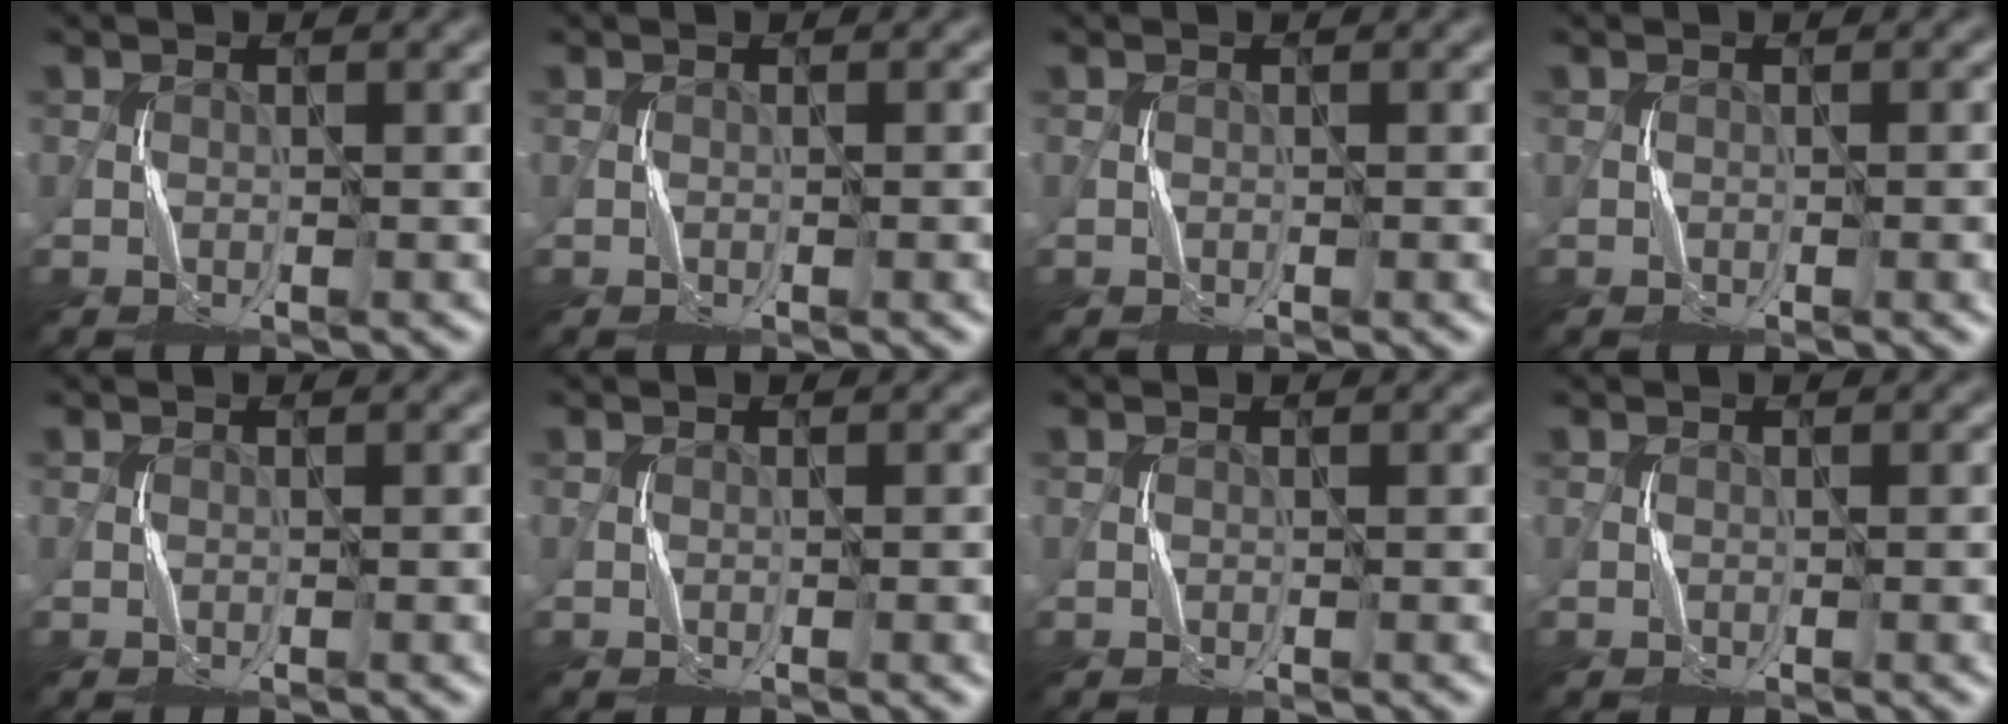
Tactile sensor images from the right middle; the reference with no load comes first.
{"total": 1.6, "force": [-0.3, 0.4, 1.5], "torque": [-0.013, 0.004, 0.000]}
{"total": 0.9, "force": [-0.2, 0.1, 0.8], "torque": [-0.008, 0.003, 0.000]}
{"total": 2.6, "force": [-0.5, 0.8, 2.5], "torque": [-0.017, 0.006, -0.001]}
{"total": 1.2, "force": [-0.2, 0.2, 1.2], "torque": [-0.012, 0.003, 0.000]}
{"total": 2.4, "force": [-0.5, 0.7, 2.3], "torque": [-0.017, 0.005, -0.002]}
{"total": 0.9, "force": [-0.2, 0.1, 0.9], "torque": [-0.008, 0.003, 0.001]}
{"total": 1.9, "force": [-0.3, 0.5, 1.8], "torque": [-0.013, 0.006, 0.000]}